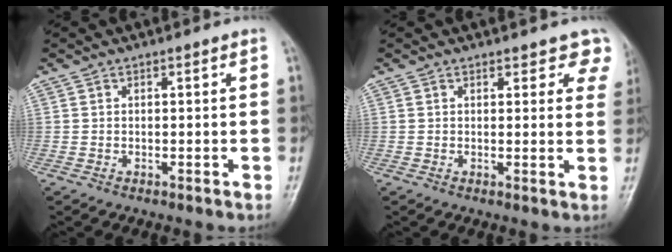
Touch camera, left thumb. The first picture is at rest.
{"total": 5.7, "force": [4.4, 2.7, 2.3], "torque": [0.019, -0.018, 0.036]}